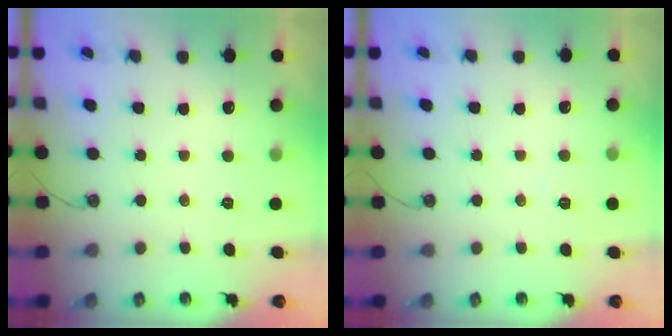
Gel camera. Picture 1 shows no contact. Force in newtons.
{"total": 4.5, "press": 4.5, "slide": 0.7}